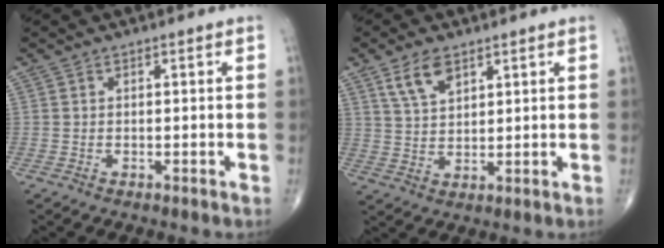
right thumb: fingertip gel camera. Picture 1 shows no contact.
{"total": 6.1, "force": [3.6, 3.1, 3.9], "torque": [-0.065, -0.017, 0.073]}